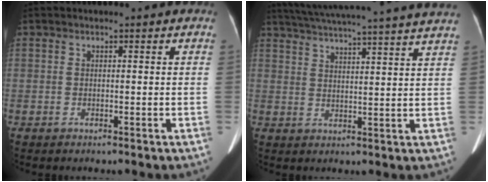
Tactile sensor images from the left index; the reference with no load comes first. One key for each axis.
{"total": 23.4, "fx": 21.2, "fy": -1.1, "fz": 9.8, "tx": -0.161, "ty": -0.023, "tz": 0.278}